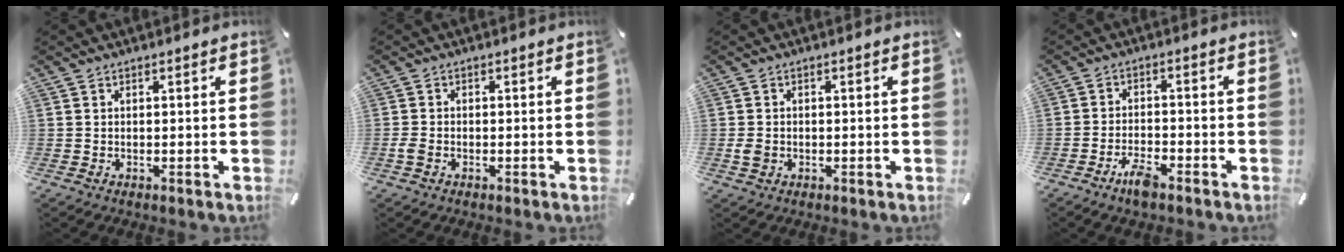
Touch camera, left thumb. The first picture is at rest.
{"total": 1.6, "force": [-0.8, 0.9, 1.0], "torque": [-0.025, 0.001, -0.017]}
{"total": 2.2, "force": [-0.5, 1.8, 1.2], "torque": [-0.022, 0.003, -0.007]}
{"total": 5.1, "force": [-3.9, 1.6, 2.8], "torque": [-0.062, 0.014, -0.074]}